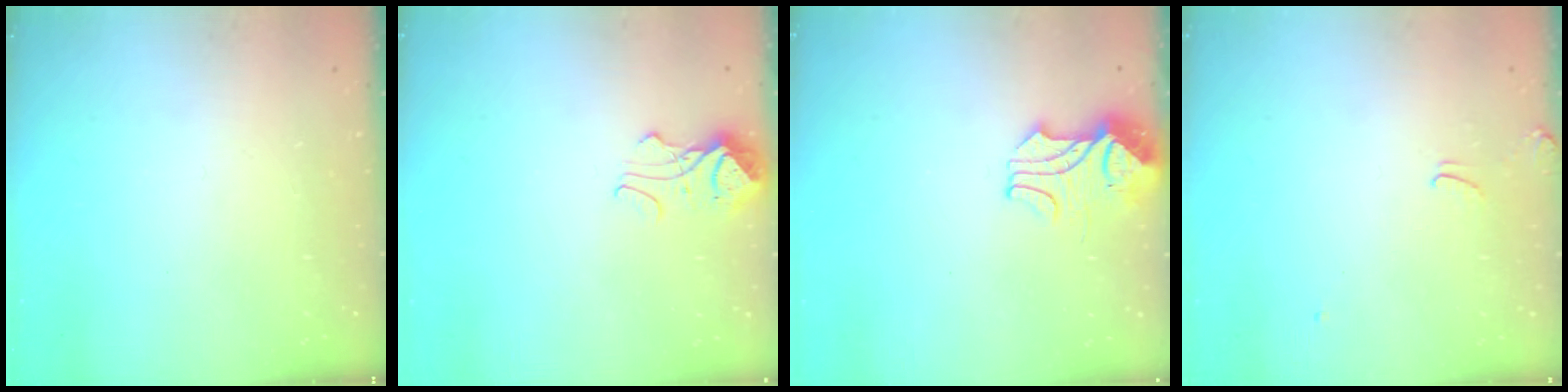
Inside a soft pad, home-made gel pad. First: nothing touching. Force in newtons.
{"total": 2.9, "press": 2.9, "slide": 0.4}
{"total": 2.2, "press": 2.0, "slide": 0.9}
{"total": 0.5, "press": 0.1, "slide": 0.5}